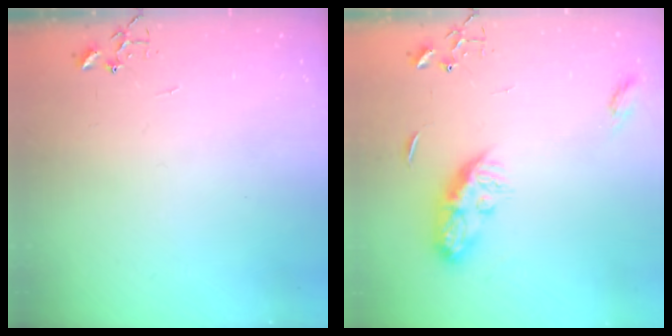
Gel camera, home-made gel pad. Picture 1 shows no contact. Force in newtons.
{"total": 9.3, "press": 9.3, "slide": 0.3}